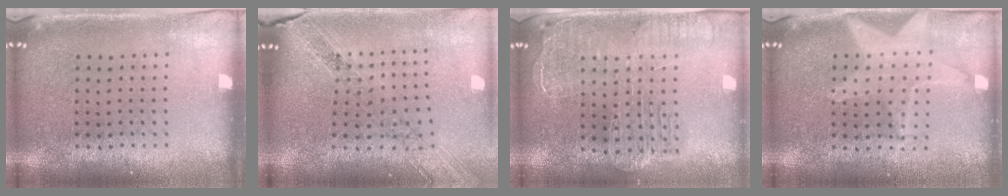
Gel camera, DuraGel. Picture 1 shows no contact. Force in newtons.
{"total": 1.2, "press": 1.2, "slide": 0.3}
{"total": 2.5, "press": 2.1, "slide": 1.3}
{"total": 1.8, "press": 1.6, "slide": 0.9}